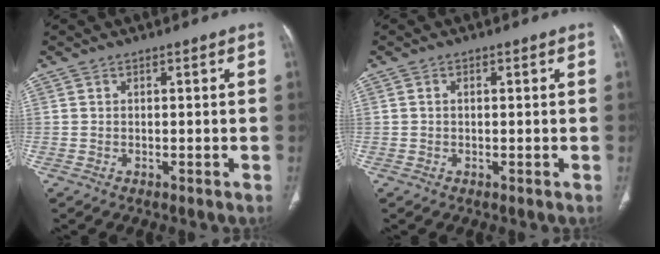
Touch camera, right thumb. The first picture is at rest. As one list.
[{"total": 0.6, "force": [0.1, 0.4, 0.4], "torque": [-0.013, 0.005, 0.003]}]